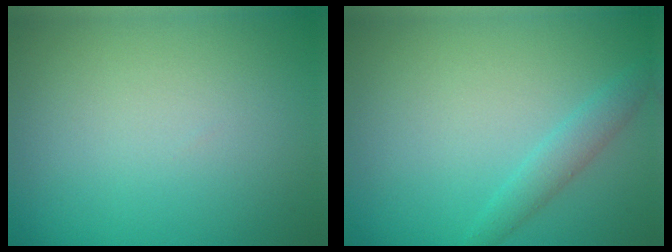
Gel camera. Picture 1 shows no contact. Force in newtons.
{"total": 1.9, "press": 1.9, "slide": 0.1}